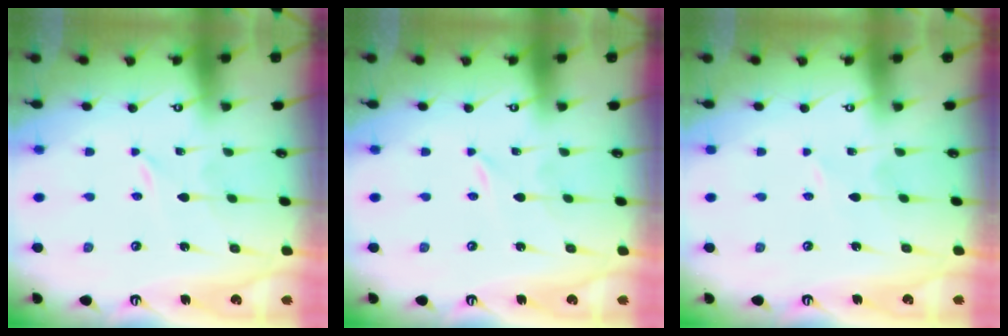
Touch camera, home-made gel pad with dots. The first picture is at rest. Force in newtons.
{"total": 0.0}
{"total": 0.8, "press": 0.8, "slide": 0.2}